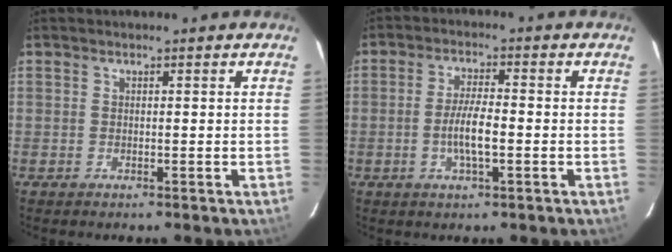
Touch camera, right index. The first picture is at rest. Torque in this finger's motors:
{"motor_torque": [0.86, -0.37, 0.49, 0.10]}